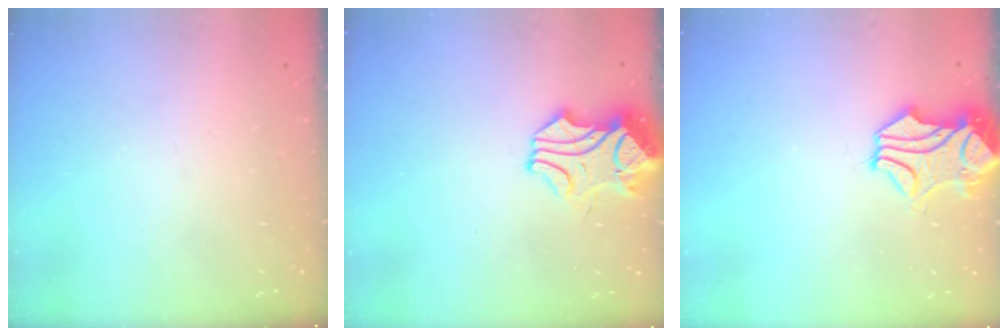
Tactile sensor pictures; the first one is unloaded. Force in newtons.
{"total": 2.3, "press": 1.7, "slide": 1.4}
{"total": 2.2, "press": 1.8, "slide": 1.3}